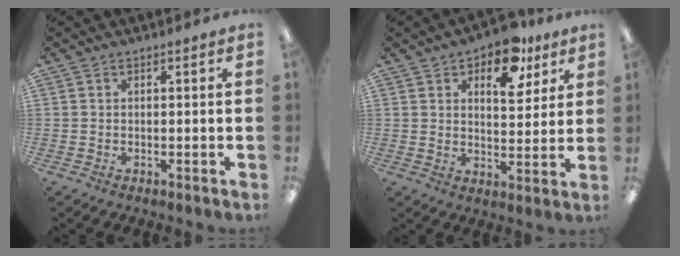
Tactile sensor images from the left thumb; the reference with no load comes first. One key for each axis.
{"total": 12.0, "fx": 7.7, "fy": 5.9, "fz": 7.1, "tx": -0.086, "ty": -0.032, "tz": 0.128}